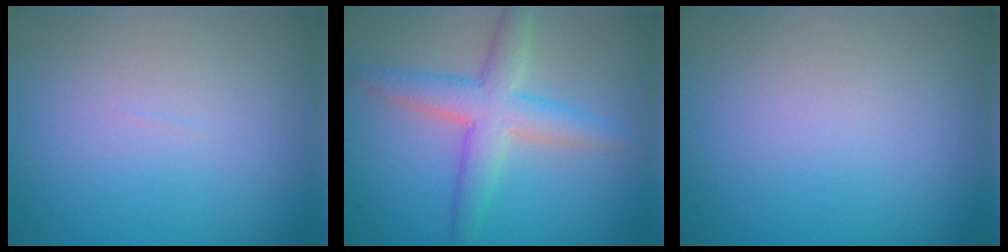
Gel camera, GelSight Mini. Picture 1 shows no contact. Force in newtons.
{"total": 4.1, "press": 4.1, "slide": 0.1}
{"total": 0.0}